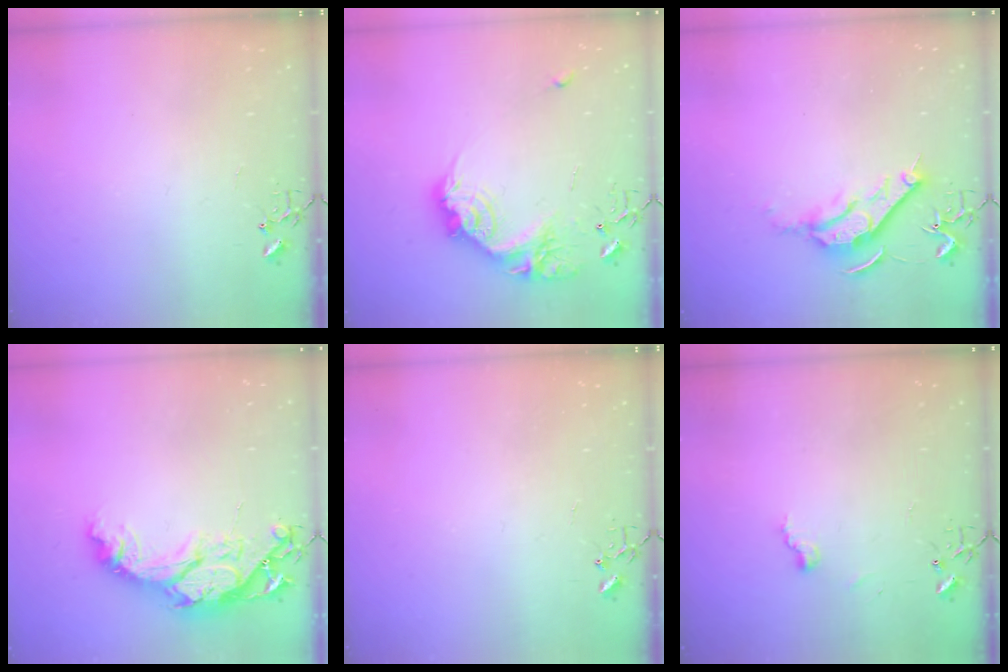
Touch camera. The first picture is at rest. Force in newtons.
{"total": 19.5, "press": 19.5, "slide": 1.4}
{"total": 10.8, "press": 10.7, "slide": 1.1}
{"total": 17.1, "press": 17.1, "slide": 0.7}
{"total": 0.0}
{"total": 5.5, "press": 5.5, "slide": 0.6}